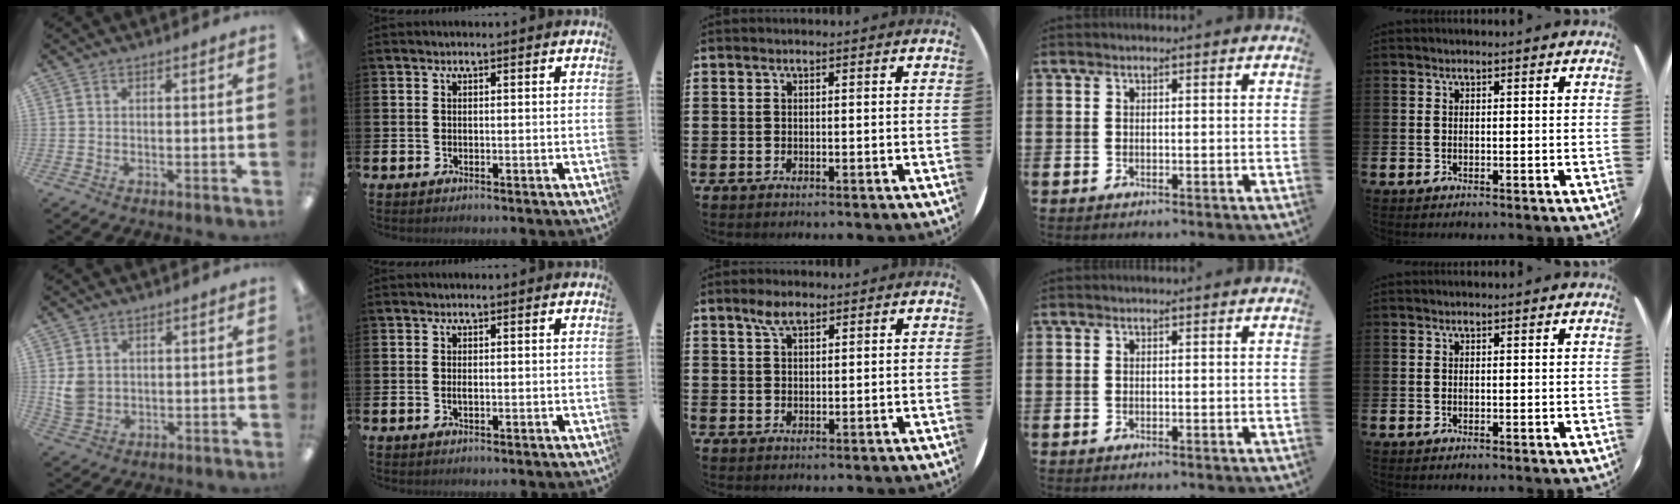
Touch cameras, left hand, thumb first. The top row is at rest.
{"thumb": {"total": 5.2, "force": [1.5, 4.4, 2.2], "torque": [-0.031, 0.005, 0.031]}, "index": {"total": 0.6, "force": [-0.1, 0.2, 0.6], "torque": [-0.015, 0.001, -0.001]}, "middle": {"total": 3.1, "force": [2.2, 1.3, 1.8], "torque": [-0.031, 0.005, 0.037]}}